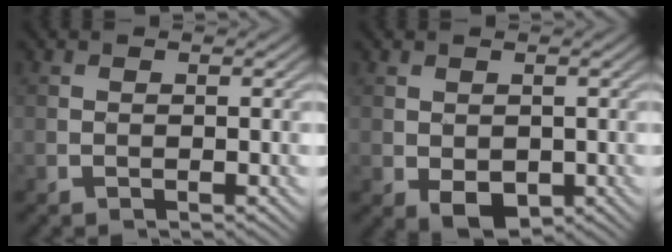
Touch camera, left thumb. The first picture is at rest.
{"total": 3.1, "force": [-0.6, 2.1, 2.2], "torque": [-0.046, -0.013, -0.004]}